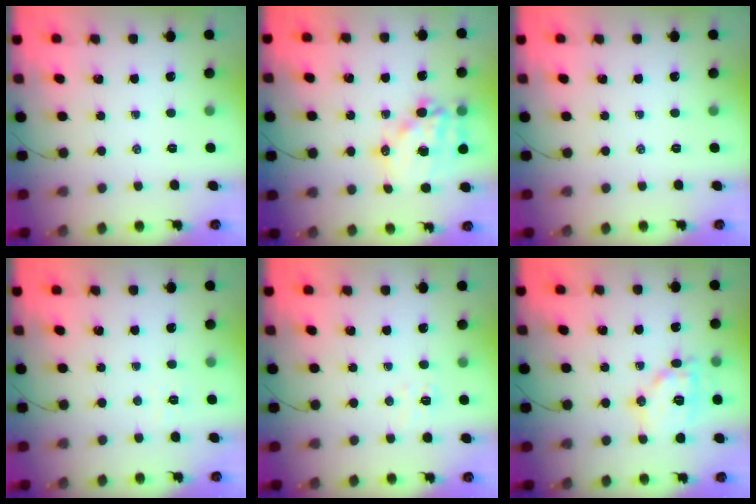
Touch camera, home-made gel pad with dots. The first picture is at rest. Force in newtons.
{"total": 15.4, "press": 14.9, "slide": 3.9}
{"total": 0.0}
{"total": 2.8, "press": 2.7, "slide": 0.8}
{"total": 5.1, "press": 5.0, "slide": 0.8}
{"total": 12.1, "press": 12.0, "slide": 0.8}